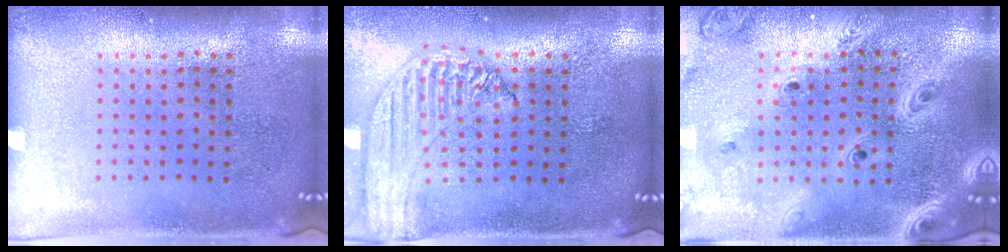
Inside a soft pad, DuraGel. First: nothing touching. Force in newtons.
{"total": 1.5, "press": 1.4, "slide": 0.3}
{"total": 3.3, "press": 2.7, "slide": 1.8}